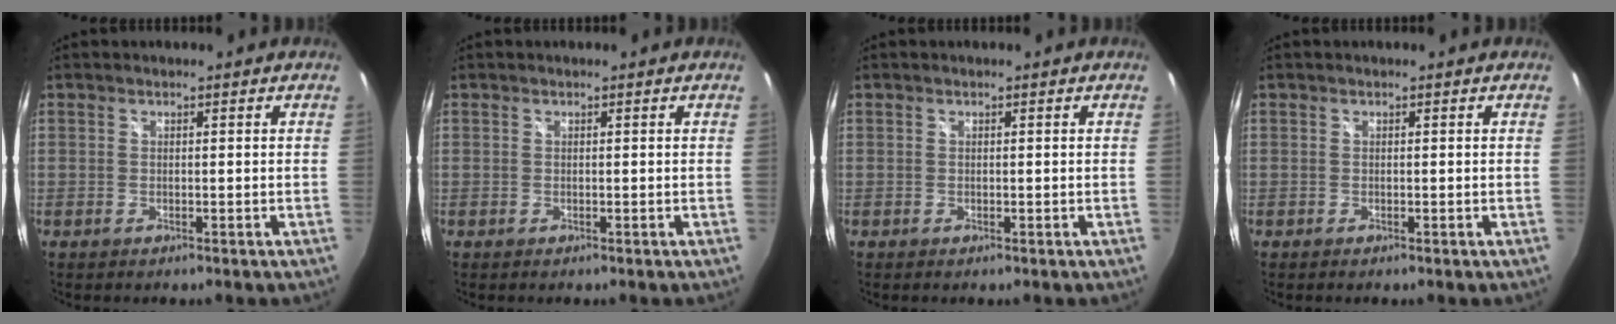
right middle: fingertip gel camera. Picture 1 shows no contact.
{"total": 0.0}
{"total": 0.0}
{"total": 0.0}